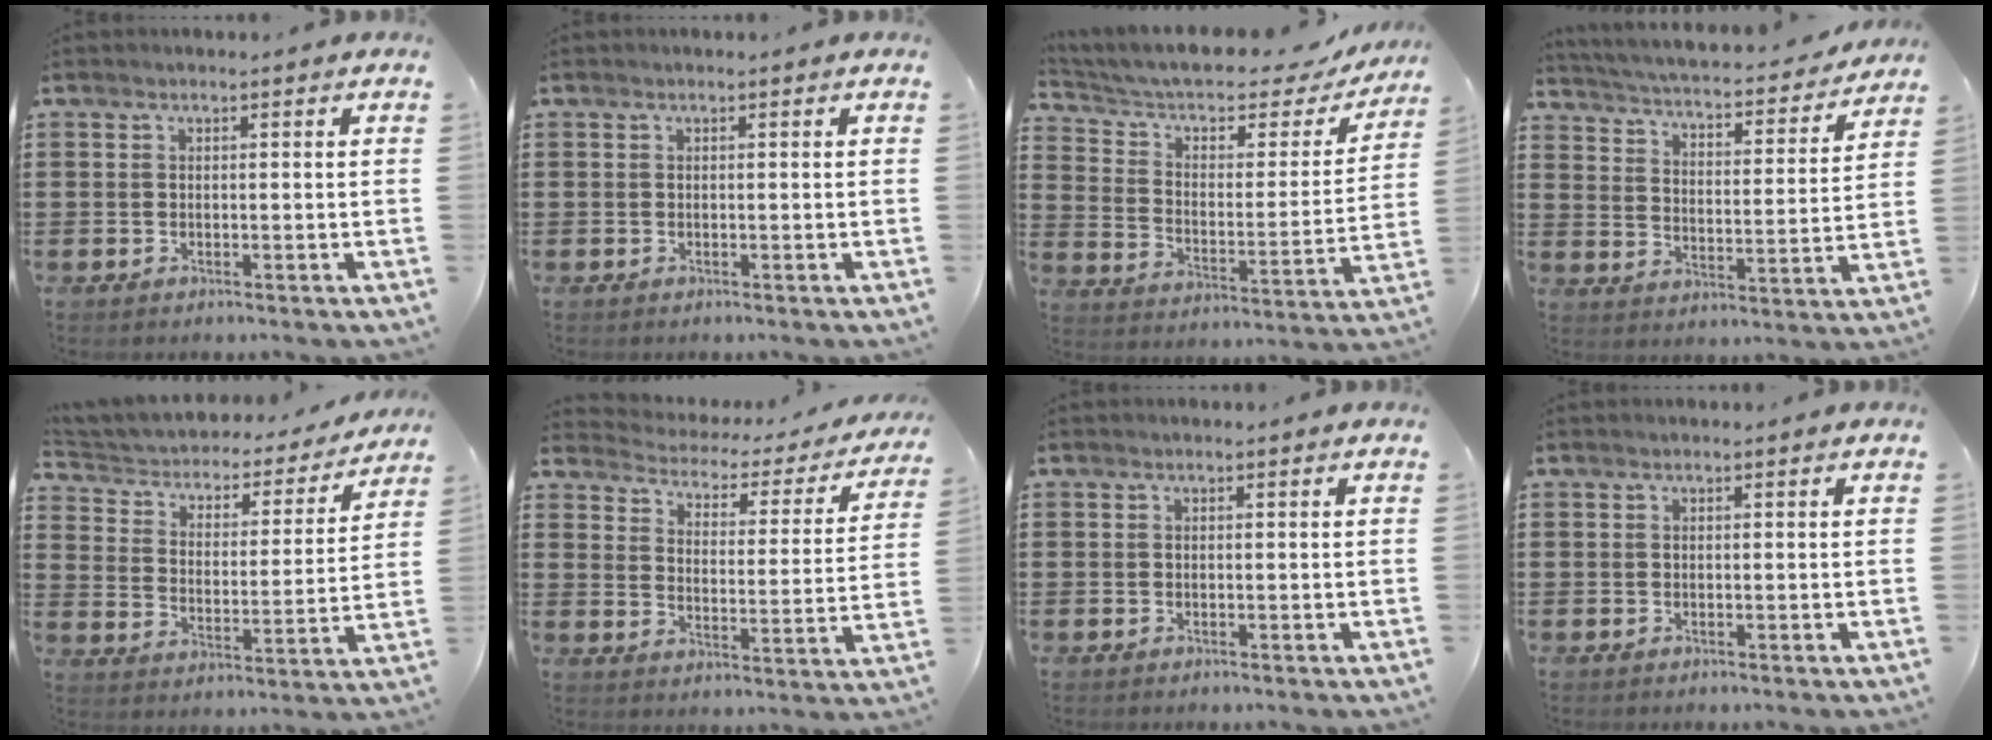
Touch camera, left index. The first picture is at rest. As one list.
[{"total": 0.0}, {"total": 6.8, "force": [5.1, 2.4, 3.8], "torque": [-0.088, -0.036, 0.083]}, {"total": 3.3, "force": [3.1, -0.2, 1.0], "torque": [-0.038, -0.033, 0.043]}, {"total": 3.0, "force": [2.4, 1.5, 0.9], "torque": [-0.035, -0.022, 0.031]}, {"total": 2.3, "force": [2.1, 0.7, 0.4], "torque": [-0.026, -0.022, 0.025]}, {"total": 0.0}, {"total": 0.0}]